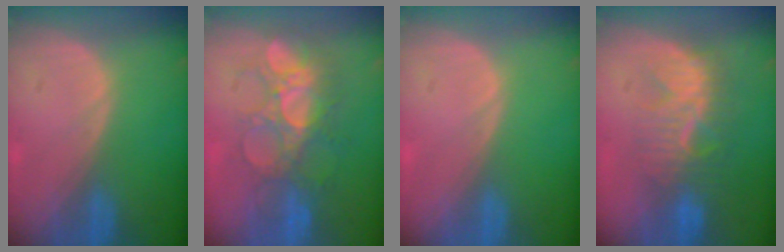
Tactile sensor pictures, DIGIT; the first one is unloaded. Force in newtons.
{"total": 8.5, "press": 8.3, "slide": 1.8}
{"total": 0.0}
{"total": 8.3, "press": 7.9, "slide": 2.3}